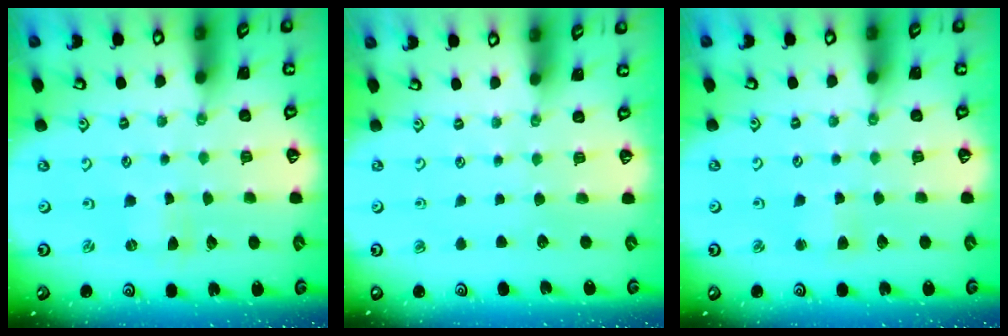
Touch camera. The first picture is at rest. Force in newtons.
{"total": 0.0}
{"total": 3.3, "press": 3.3, "slide": 0.4}